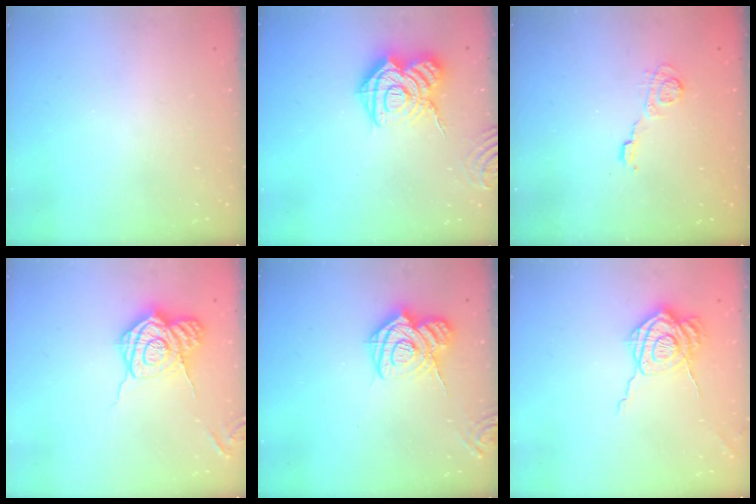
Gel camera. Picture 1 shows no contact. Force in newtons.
{"total": 17.2, "press": 17.2, "slide": 1.5}
{"total": 4.9, "press": 4.9, "slide": 0.3}
{"total": 14.2, "press": 14.1, "slide": 0.8}
{"total": 14.7, "press": 14.6, "slide": 1.5}
{"total": 12.8, "press": 12.7, "slide": 1.2}